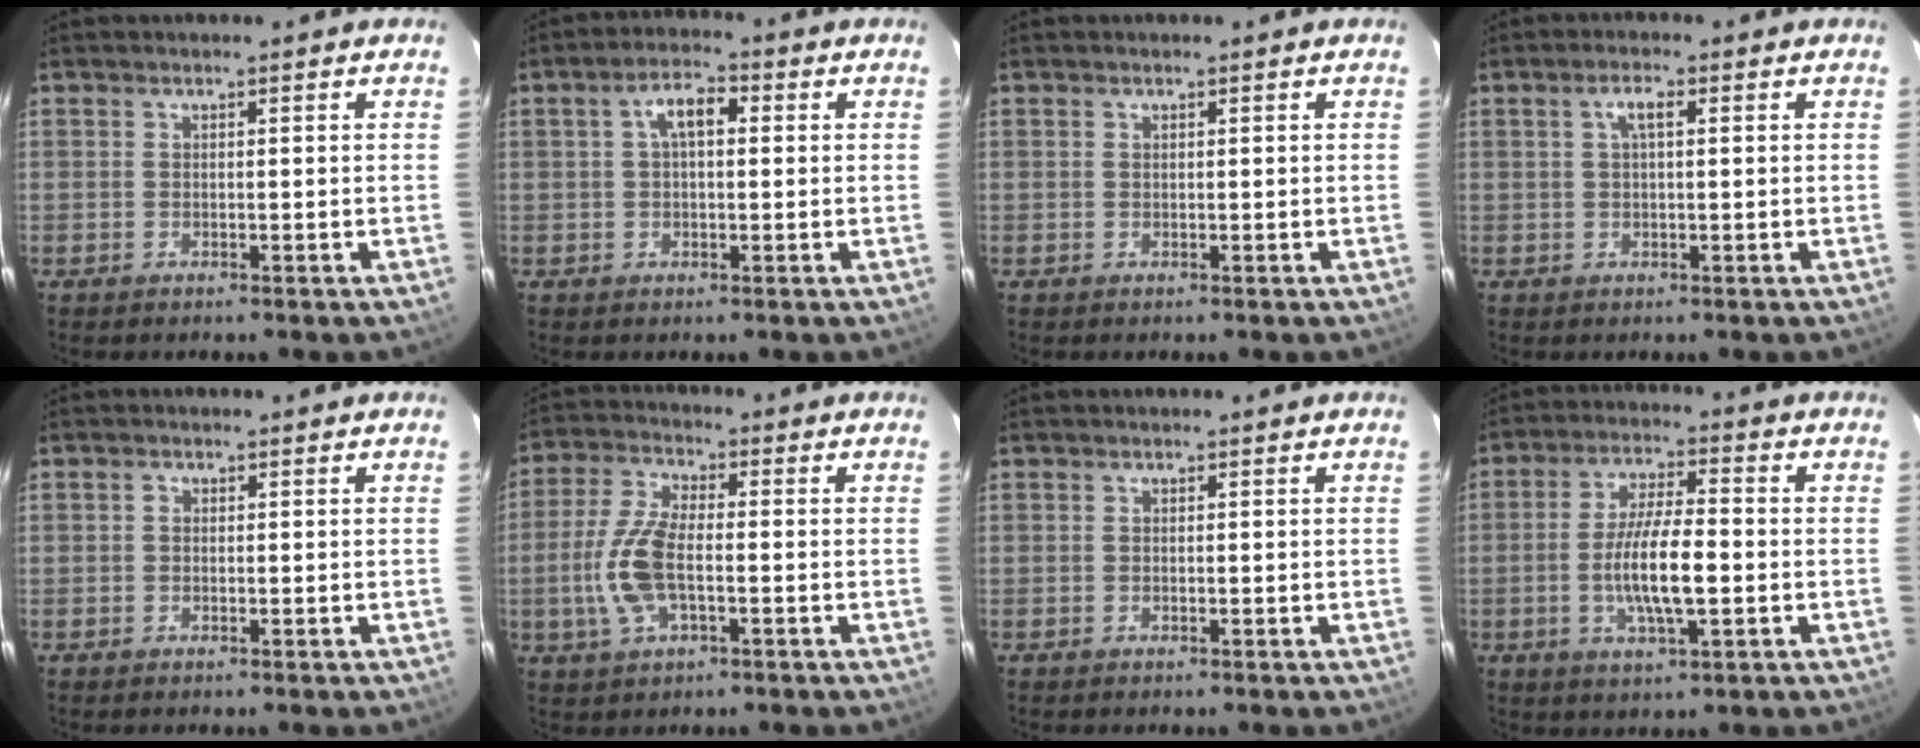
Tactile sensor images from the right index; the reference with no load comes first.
{"total": 5.1, "force": [1.1, 2.6, 4.3], "torque": [-0.078, 0.020, 0.019]}
{"total": 0.0}
{"total": 2.6, "force": [0.7, 0.8, 2.4], "torque": [-0.048, 0.009, 0.014]}
{"total": 0.6, "force": [0.0, 0.6, 0.2], "torque": [-0.002, 0.004, -0.001]}
{"total": 10.3, "force": [-2.0, 4.5, 9.0], "torque": [-0.202, 0.006, -0.042]}
{"total": 0.0}
{"total": 10.4, "force": [-2.0, 2.5, 9.9], "torque": [-0.189, -0.002, -0.036]}